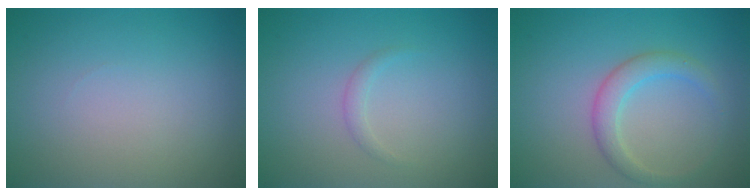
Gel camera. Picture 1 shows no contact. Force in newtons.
{"total": 0.8, "press": 0.8, "slide": 0.1}
{"total": 2.5, "press": 2.5, "slide": 0.1}